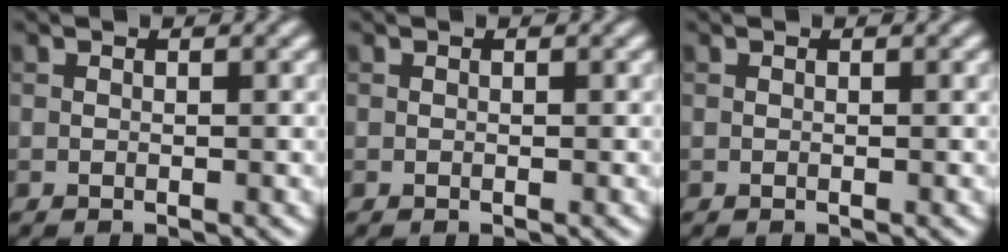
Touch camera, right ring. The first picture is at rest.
{"total": 0.0}
{"total": 0.0}